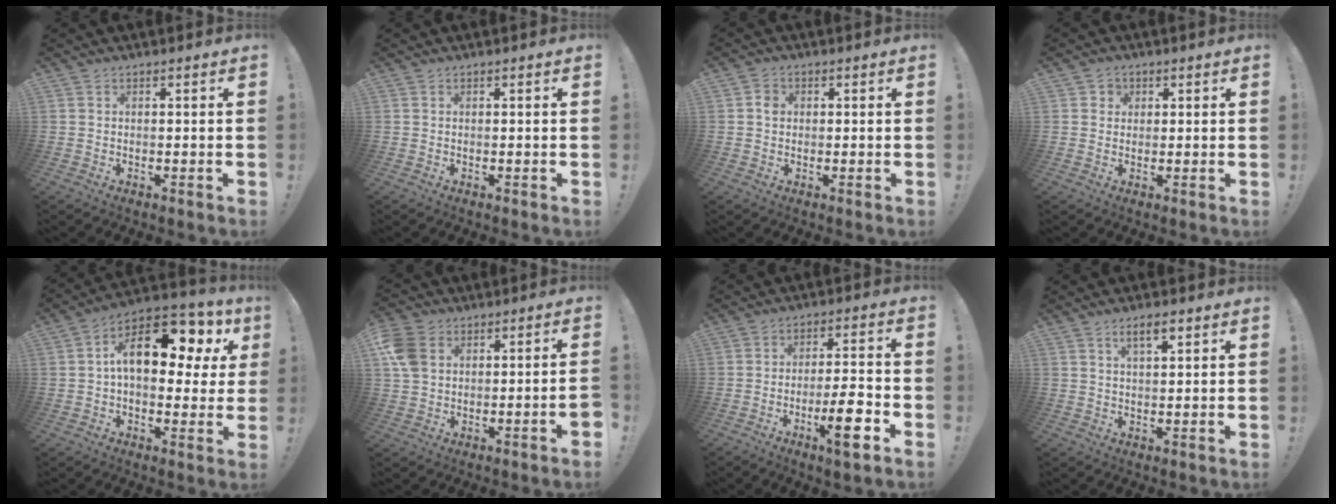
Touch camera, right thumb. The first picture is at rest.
{"total": 0.0}
{"total": 2.3, "force": [-0.2, 2.0, 1.1], "torque": [-0.005, 0.000, -0.007]}
{"total": 2.5, "force": [0.8, 2.3, 0.5], "torque": [0.000, -0.004, 0.012]}
{"total": 18.2, "force": [5.9, 9.2, 14.6], "torque": [-0.214, -0.017, 0.096]}
{"total": 8.7, "force": [0.3, 6.0, 6.3], "torque": [-0.133, 0.011, 0.016]}
{"total": 11.0, "force": [-5.1, 2.1, 9.5], "torque": [-0.134, 0.016, -0.087]}
{"total": 4.6, "force": [2.5, 1.5, 3.5], "torque": [-0.059, -0.005, 0.041]}